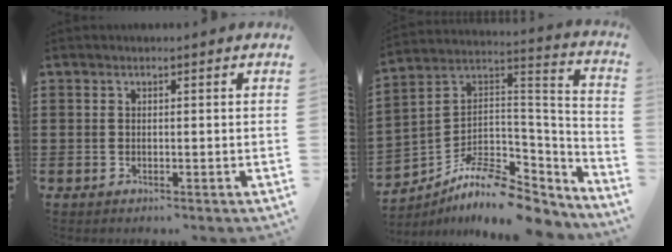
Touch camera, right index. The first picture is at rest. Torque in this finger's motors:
{"motor_torque": [-0.31, 0.38, -0.05, -0.20]}